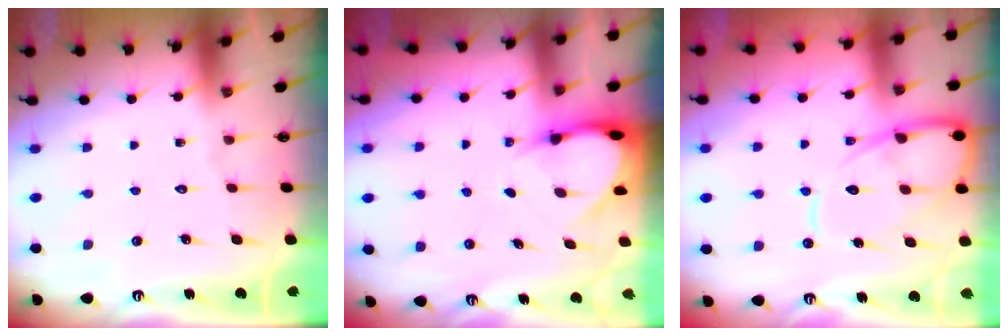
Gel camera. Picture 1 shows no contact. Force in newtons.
{"total": 3.9, "press": 3.9, "slide": 0.5}
{"total": 11.9, "press": 11.8, "slide": 1.2}